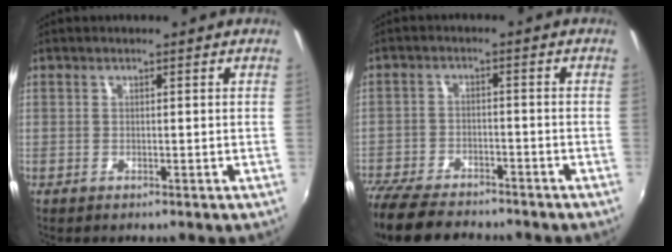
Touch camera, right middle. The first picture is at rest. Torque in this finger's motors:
{"motor_torque": [1.10, -1.04, 0.56, 0.13]}